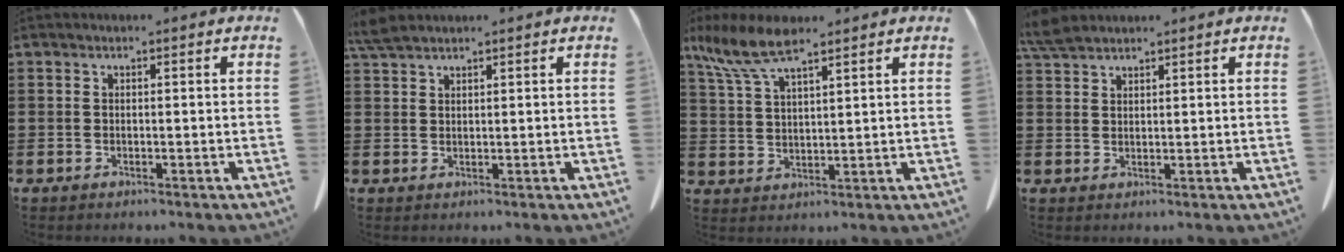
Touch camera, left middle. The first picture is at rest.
{"total": 2.5, "force": [2.0, 0.5, 1.3], "torque": [-0.032, 0.001, 0.039]}
{"total": 8.1, "force": [5.7, 2.1, 5.4], "torque": [-0.133, -0.016, 0.100]}
{"total": 3.3, "force": [2.8, 0.9, 1.4], "torque": [-0.037, -0.003, 0.054]}